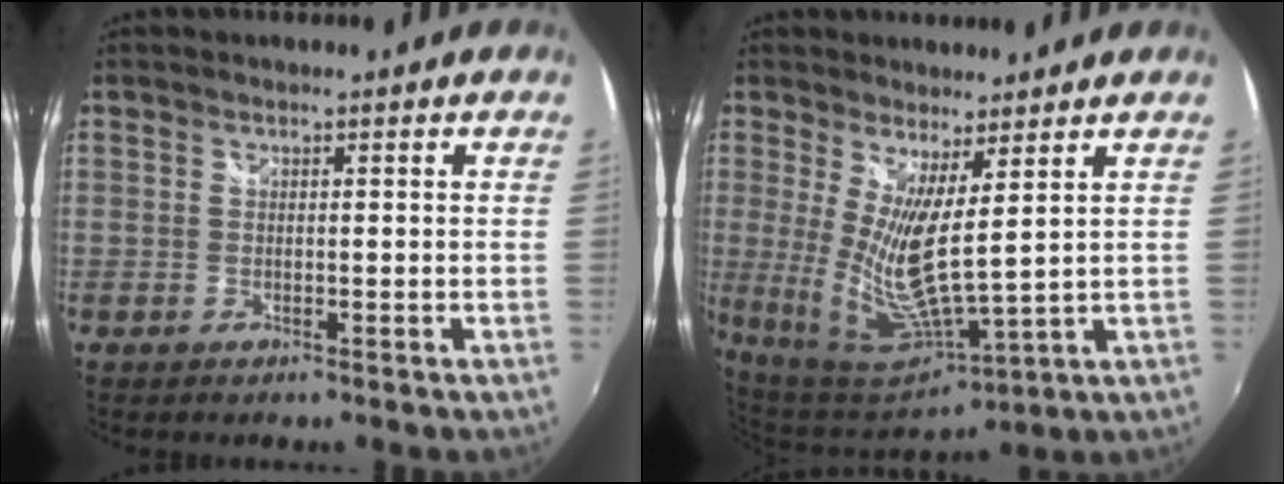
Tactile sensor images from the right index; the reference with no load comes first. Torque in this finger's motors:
{"motor_torque": [1.11, 1.03, 0.84, 0.18]}